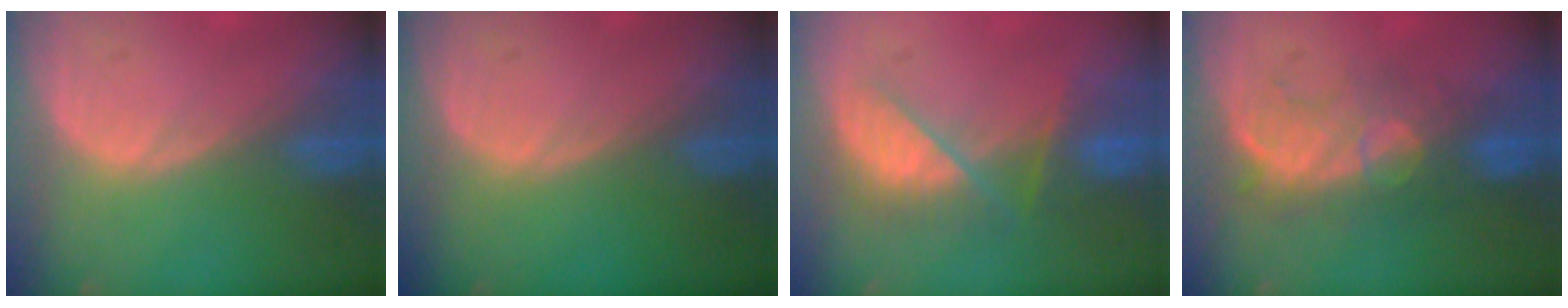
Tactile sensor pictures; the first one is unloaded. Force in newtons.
{"total": 0.0}
{"total": 7.2, "press": 7.0, "slide": 1.6}
{"total": 8.2, "press": 7.9, "slide": 2.3}